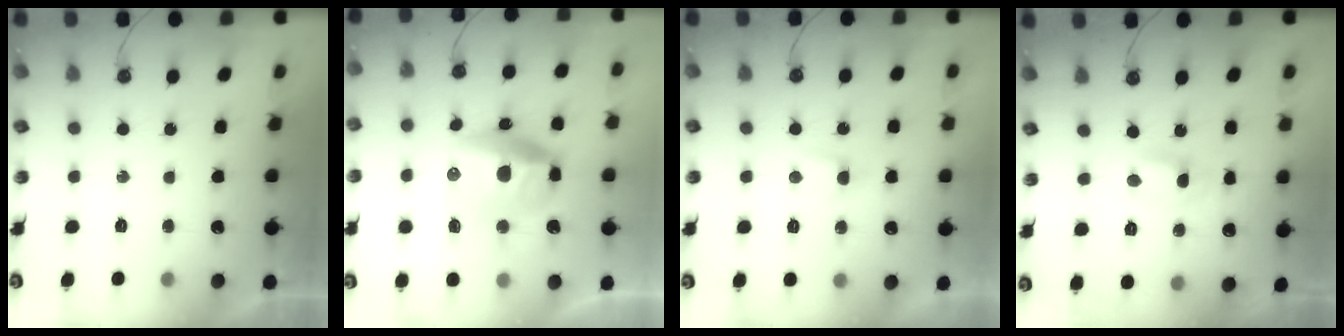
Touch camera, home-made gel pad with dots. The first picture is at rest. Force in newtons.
{"total": 18.5, "press": 16.4, "slide": 8.6}
{"total": 3.0, "press": 3.0, "slide": 0.3}
{"total": 1.6, "press": 1.1, "slide": 1.1}